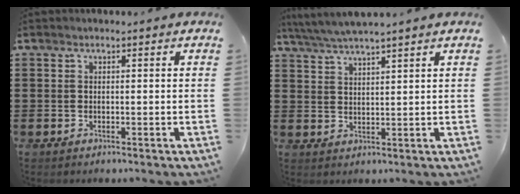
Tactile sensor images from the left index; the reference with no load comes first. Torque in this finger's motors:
{"motor_torque": [0.88, -0.91, 0.42, 0.11]}